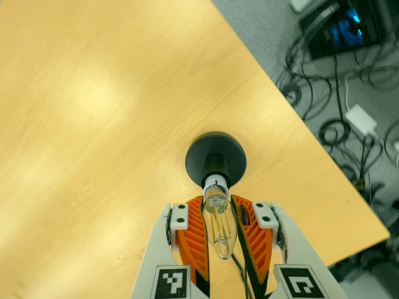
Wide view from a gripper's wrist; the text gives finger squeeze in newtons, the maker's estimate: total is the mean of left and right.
{"total": 18.7, "left": 17.7, "right": 19.7}